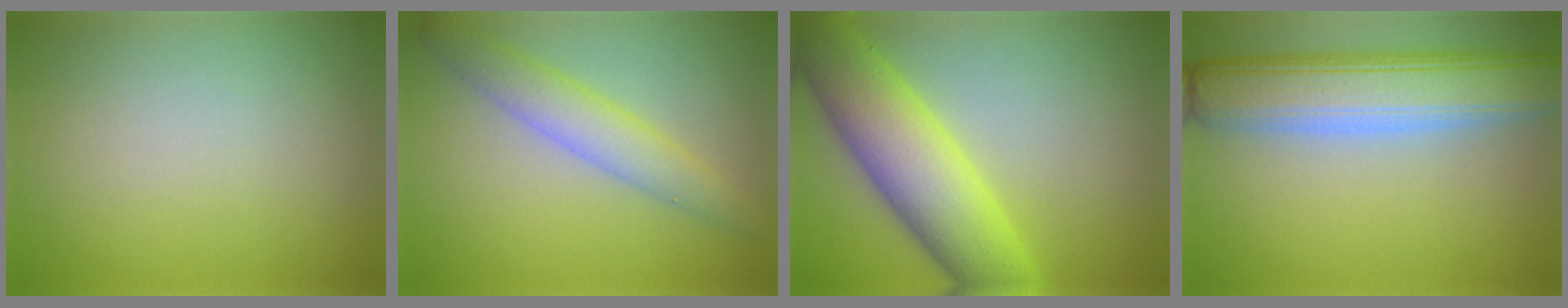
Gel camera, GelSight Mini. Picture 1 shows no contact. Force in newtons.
{"total": 3.9, "press": 3.9, "slide": 0.1}
{"total": 8.9, "press": 8.9, "slide": 0.1}
{"total": 8.6, "press": 8.6, "slide": 0.6}